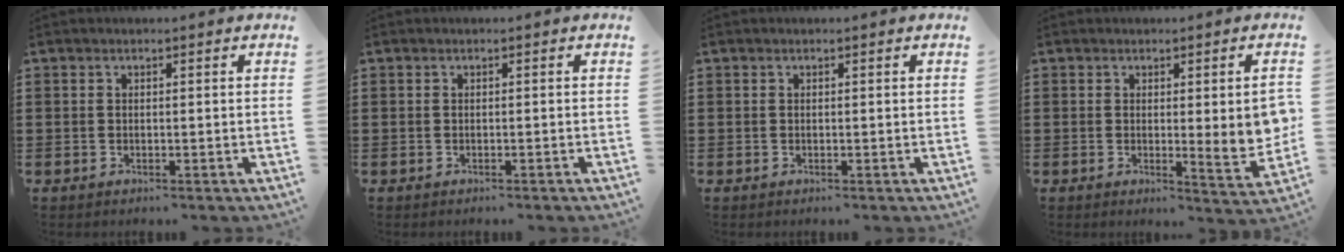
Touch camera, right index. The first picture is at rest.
{"total": 0.0}
{"total": 0.0}
{"total": 6.0, "force": [0.4, 1.1, 5.9], "torque": [-0.079, -0.015, 0.005]}